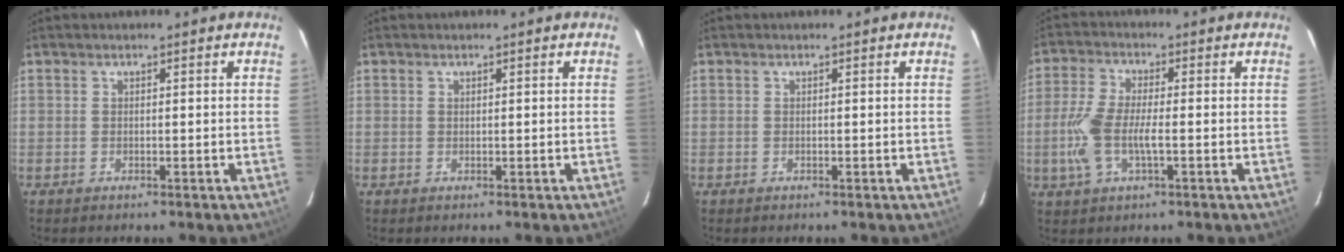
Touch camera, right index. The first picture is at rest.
{"total": 0.0}
{"total": 0.0}
{"total": 8.6, "force": [-1.9, 3.0, 7.8], "torque": [-0.176, 0.000, -0.040]}